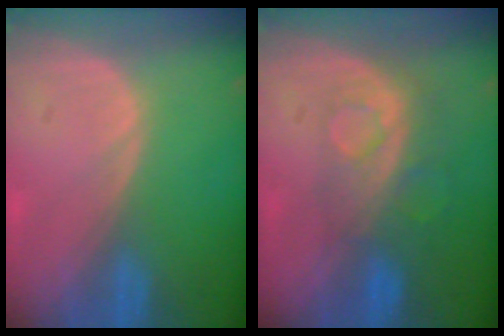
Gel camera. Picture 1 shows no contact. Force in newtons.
{"total": 8.5, "press": 7.1, "slide": 4.8}